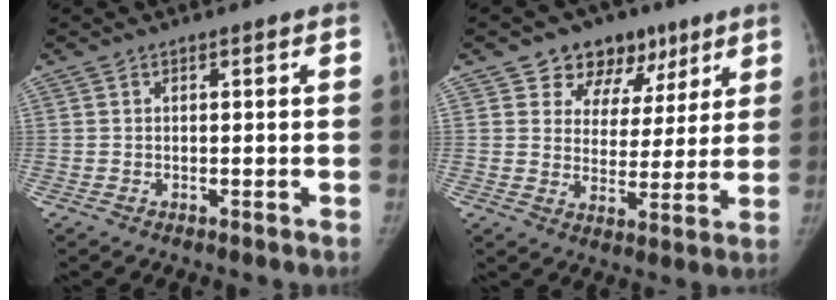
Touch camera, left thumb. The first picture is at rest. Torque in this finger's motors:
{"motor_torque": [-0.01, -0.15, 0.73, -0.23, 0.00]}